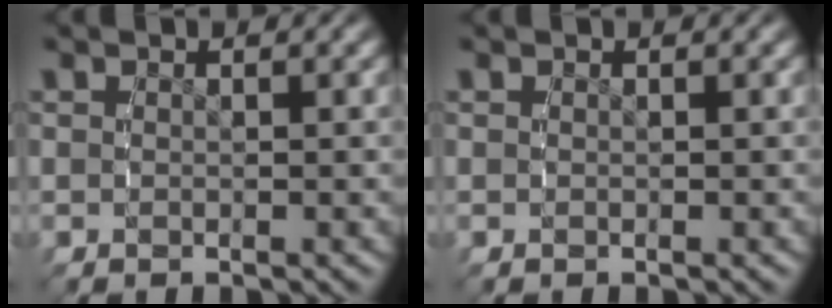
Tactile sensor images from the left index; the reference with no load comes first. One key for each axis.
{"total": 0.0}